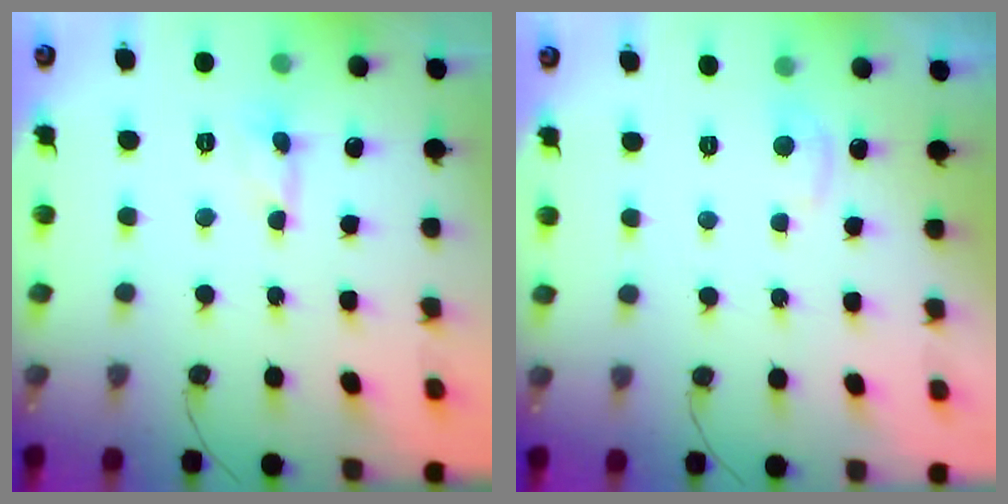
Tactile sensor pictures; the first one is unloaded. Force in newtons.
{"total": 4.8, "press": 4.8, "slide": 0.7}